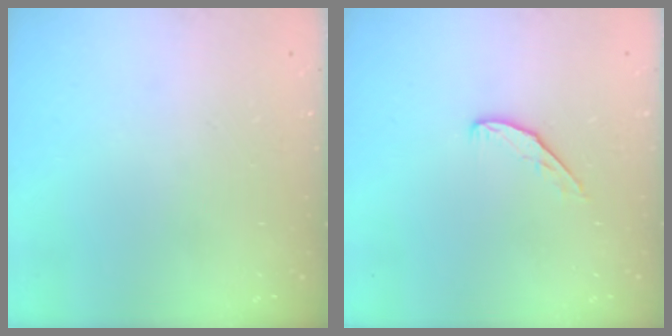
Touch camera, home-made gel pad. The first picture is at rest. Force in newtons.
{"total": 5.4, "press": 5.4, "slide": 0.6}